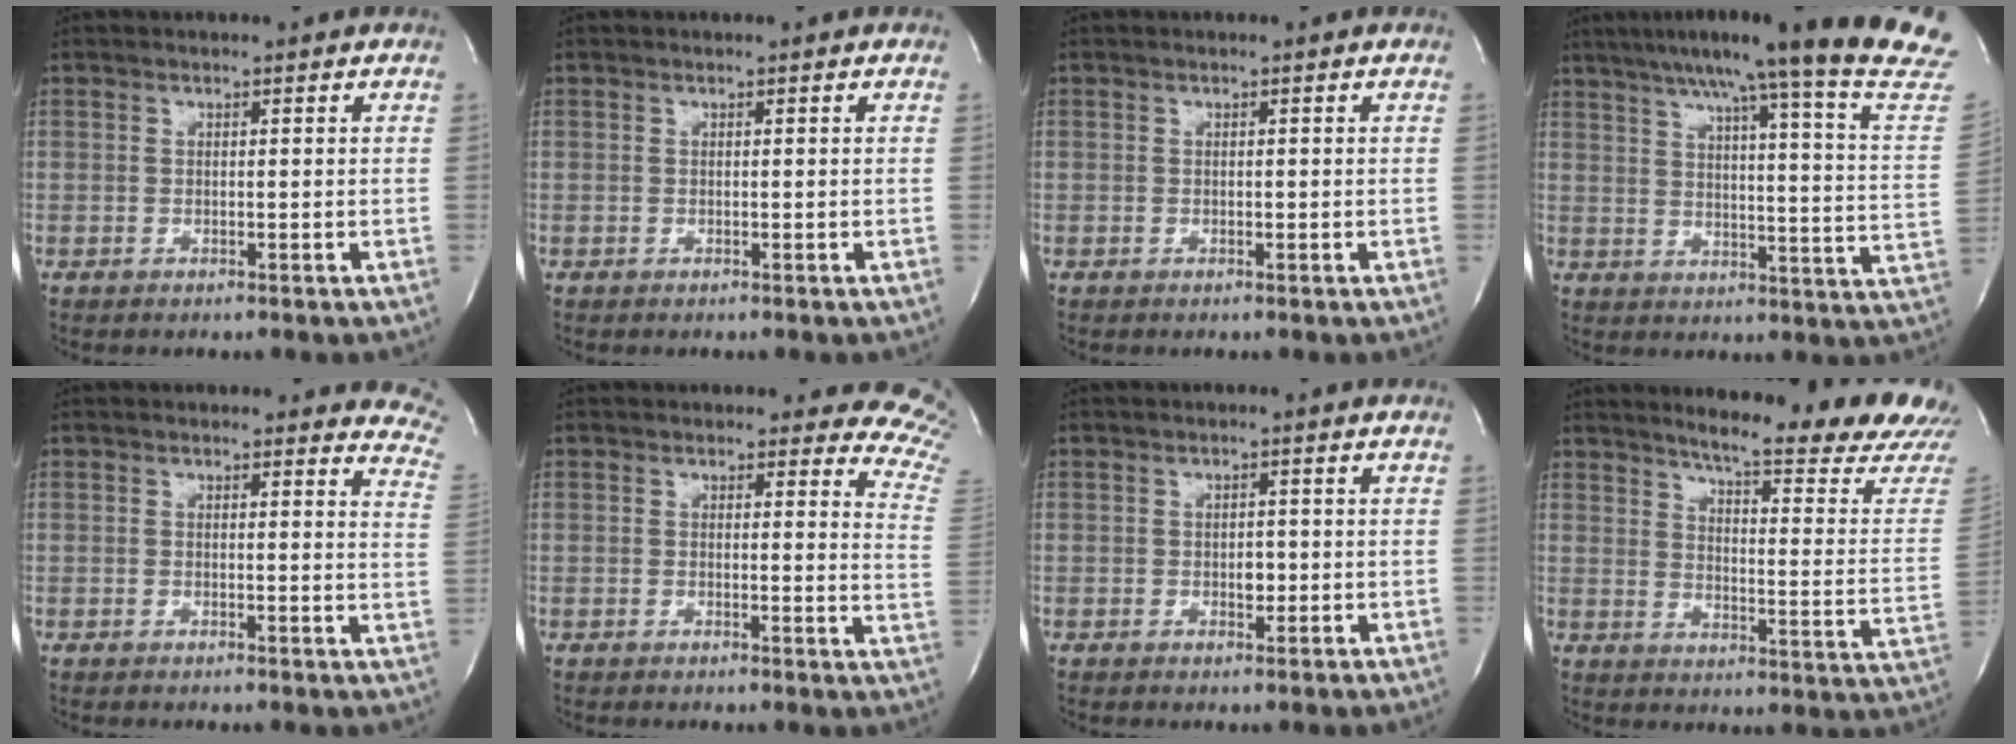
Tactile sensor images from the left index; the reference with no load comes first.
{"total": 0.0}
{"total": 0.0}
{"total": 26.7, "force": [21.9, -1.4, 15.1], "torque": [-0.206, -0.058, 0.275]}
{"total": 9.3, "force": [8.5, 2.8, 2.5], "torque": [0.008, -0.037, 0.050]}
{"total": 9.8, "force": [9.3, 2.6, 1.6], "torque": [0.023, -0.076, 0.050]}
{"total": 1.7, "force": [-0.3, 1.0, 1.3], "torque": [-0.018, 0.002, -0.002]}
{"total": 20.9, "force": [19.1, -0.3, 8.4], "torque": [-0.121, -0.110, 0.228]}